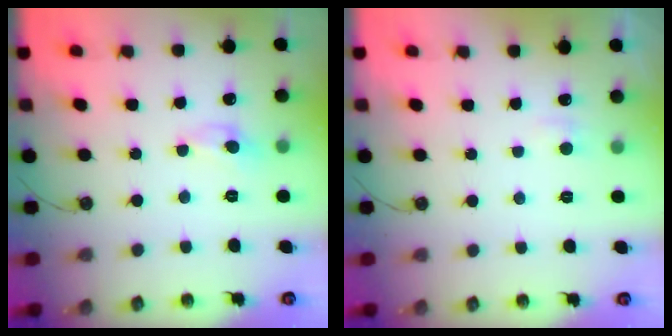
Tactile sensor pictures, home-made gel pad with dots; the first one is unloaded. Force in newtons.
{"total": 1.9, "press": 1.9, "slide": 0.5}